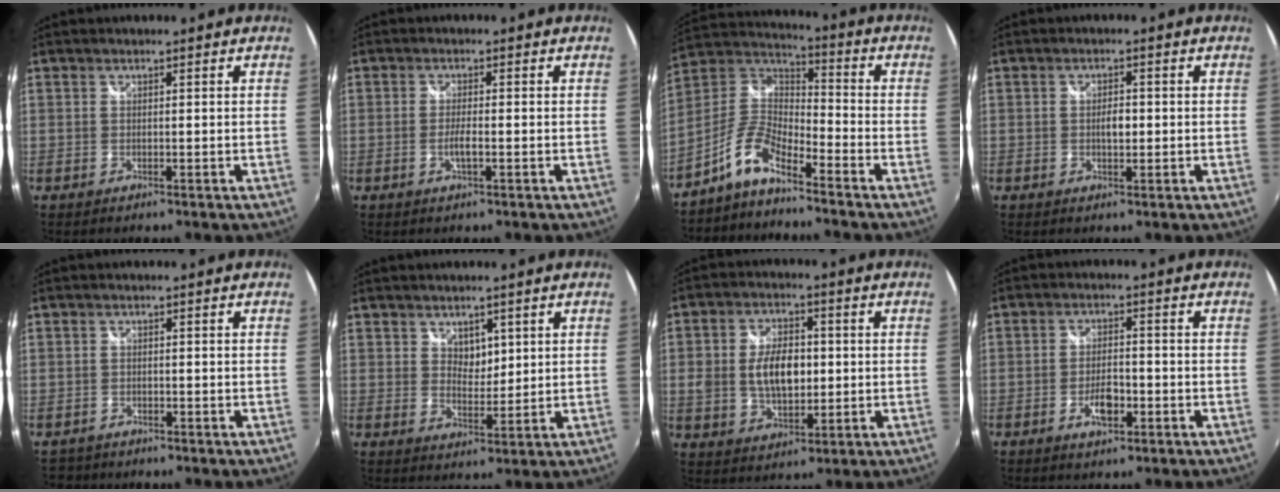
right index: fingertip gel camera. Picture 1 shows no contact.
{"total": 2.4, "force": [-0.9, 0.2, 2.2], "torque": [-0.044, -0.003, -0.016]}
{"total": 8.6, "force": [-6.2, 2.6, 5.4], "torque": [-0.128, 0.022, -0.133]}
{"total": 2.5, "force": [-0.2, 1.3, 2.1], "torque": [-0.036, 0.002, -0.005]}
{"total": 2.2, "force": [-1.6, 1.5, -0.2], "torque": [-0.005, 0.005, -0.029]}
{"total": 3.6, "force": [1.9, 2.5, 1.8], "torque": [-0.022, -0.001, 0.033]}
{"total": 10.2, "force": [0.0, 6.1, 8.2], "torque": [-0.153, 0.006, 0.003]}
{"total": 4.9, "force": [-2.3, 2.2, 3.8], "torque": [-0.077, 0.000, -0.038]}